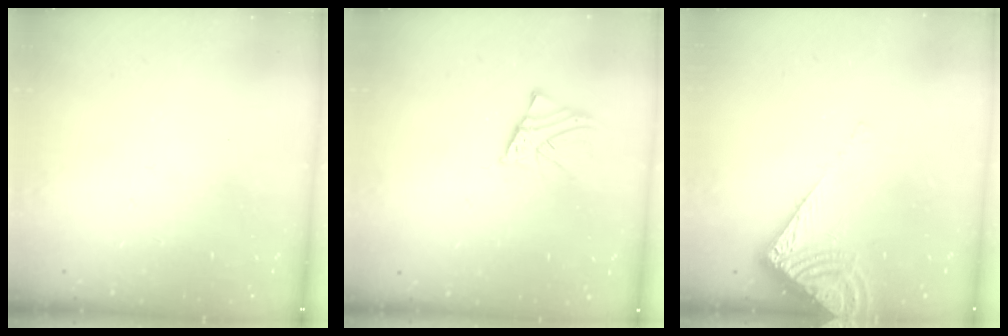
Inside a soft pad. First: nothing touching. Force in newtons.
{"total": 2.5, "press": 2.5, "slide": 0.1}
{"total": 9.4, "press": 9.4, "slide": 1.1}